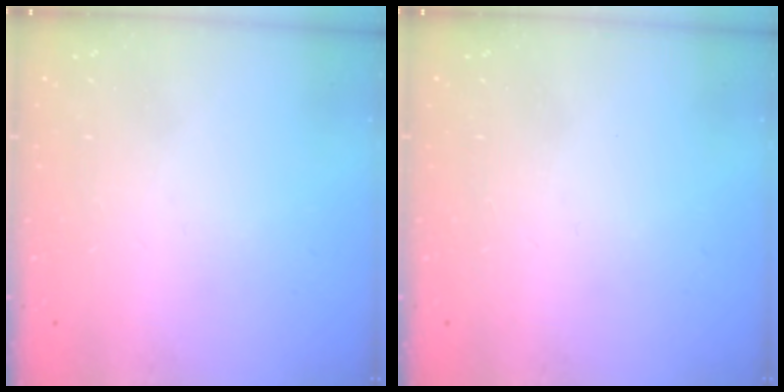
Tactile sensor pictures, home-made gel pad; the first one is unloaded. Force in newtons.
{"total": 0.0}